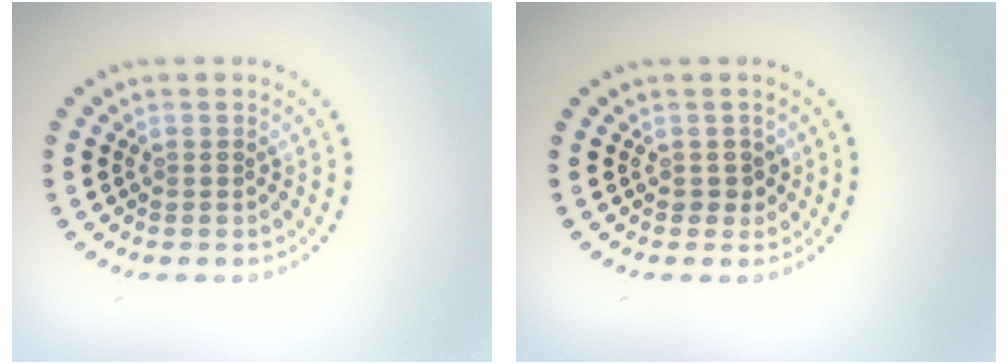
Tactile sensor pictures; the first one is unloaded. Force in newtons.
{"total": 1.1, "press": 1.1, "slide": 0.4}